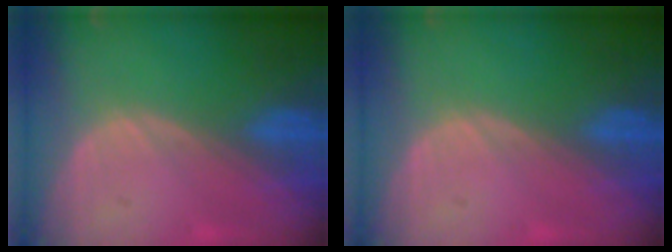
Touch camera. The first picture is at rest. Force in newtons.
{"total": 0.0}